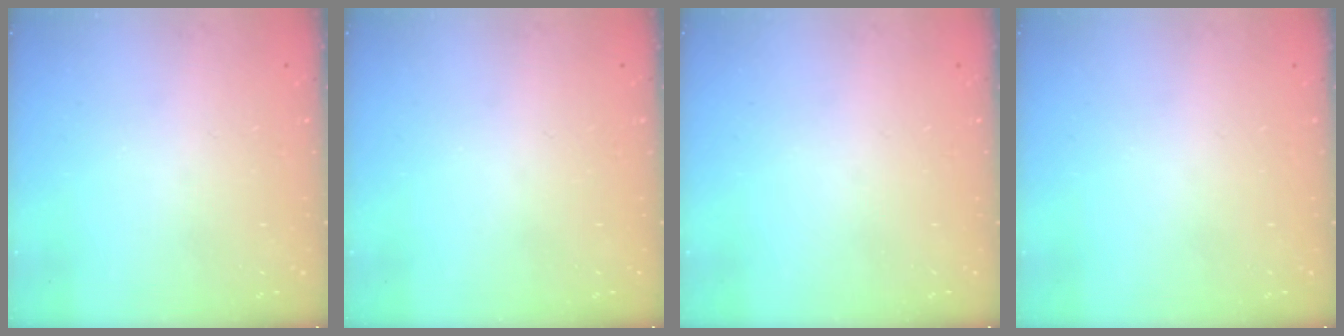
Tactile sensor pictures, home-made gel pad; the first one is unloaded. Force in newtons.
{"total": 0.0}
{"total": 0.0}
{"total": 0.0}